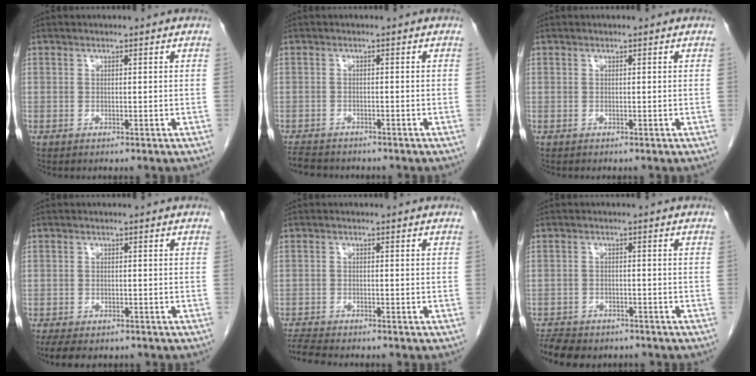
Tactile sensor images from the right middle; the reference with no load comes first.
{"total": 5.5, "force": [-5.0, 1.4, 1.8], "torque": [-0.035, -0.015, -0.079]}
{"total": 0.0}
{"total": 6.6, "force": [-5.2, 2.6, 3.0], "torque": [-0.048, -0.012, -0.072]}
{"total": 5.4, "force": [-5.1, 0.3, 1.8], "torque": [-0.040, -0.018, -0.085]}
{"total": 8.9, "force": [-7.4, 3.5, 3.4], "torque": [-0.070, -0.007, -0.106]}